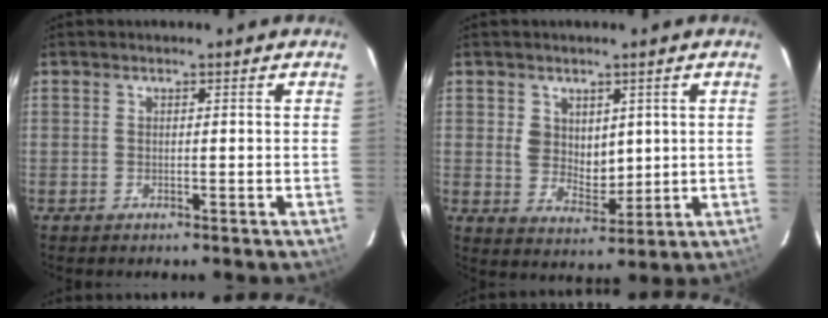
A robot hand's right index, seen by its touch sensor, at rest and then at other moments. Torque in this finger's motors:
{"motor_torque": [0.20, -0.06, 0.15, 0.05]}